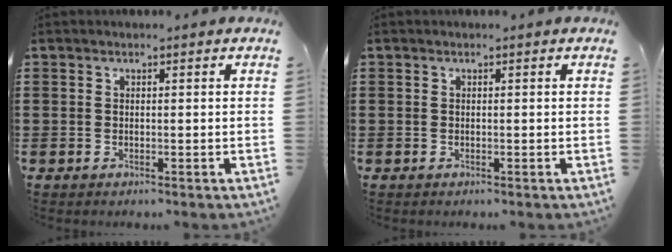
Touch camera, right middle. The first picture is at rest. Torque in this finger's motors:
{"motor_torque": [0.07, -0.05, 0.05, 0.01]}